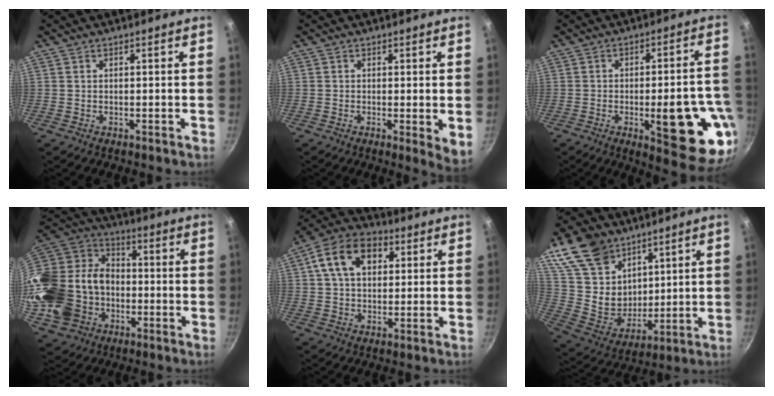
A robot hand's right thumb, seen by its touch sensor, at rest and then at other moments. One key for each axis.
{"total": 4.1, "fx": -0.1, "fy": 1.1, "fz": 3.9, "tx": -0.052, "ty": -0.017, "tz": -0.005}
{"total": 18.5, "fx": -5.4, "fy": 6.0, "fz": 16.7, "tx": -0.174, "ty": 0.017, "tz": -0.064}
{"total": 27.0, "fx": -5.6, "fy": 21.3, "fz": 15.6, "tx": -0.320, "ty": 0.049, "tz": -0.085}
{"total": 12.7, "fx": 3.8, "fy": 8.7, "fz": 8.4, "tx": -0.126, "ty": 0.016, "tz": 0.050}
{"total": 19.3, "fx": 11.2, "fy": 13.3, "fz": 8.6, "tx": -0.126, "ty": -0.058, "tz": 0.225}